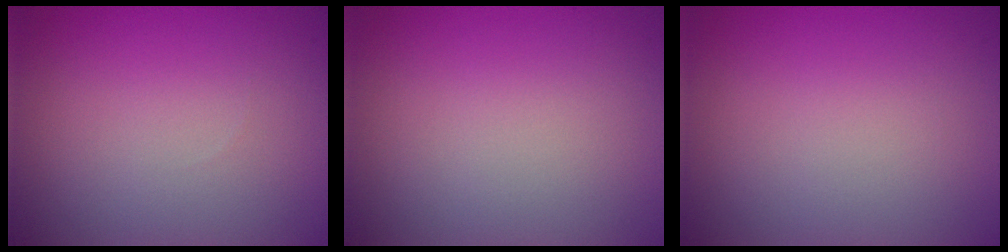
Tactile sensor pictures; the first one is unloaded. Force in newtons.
{"total": 0.0}
{"total": 0.0}